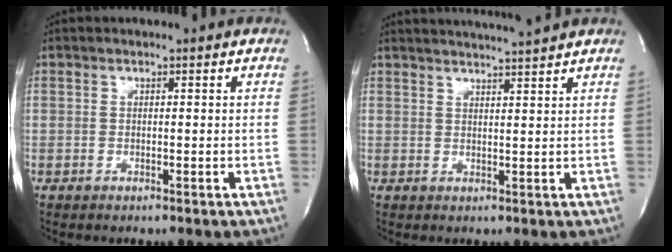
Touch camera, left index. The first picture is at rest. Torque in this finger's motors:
{"motor_torque": [0.97, -1.16, 0.18, 0.06]}